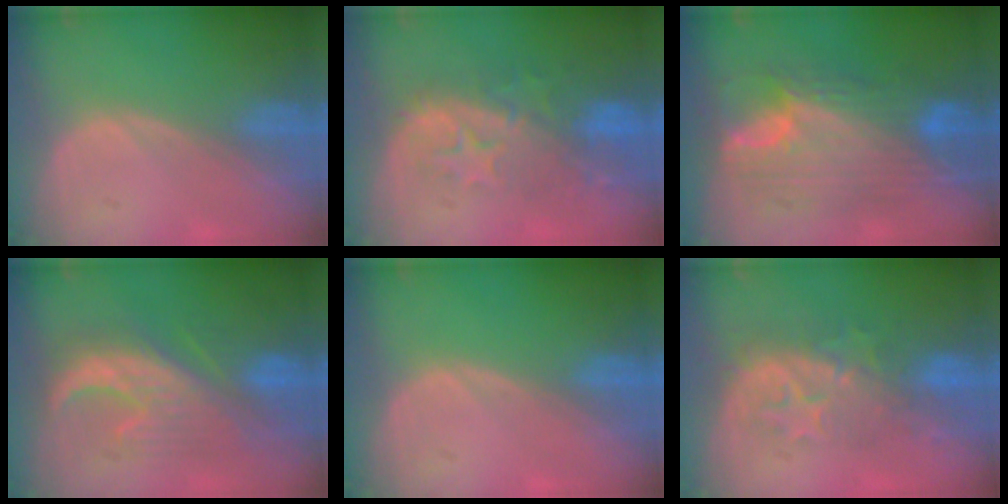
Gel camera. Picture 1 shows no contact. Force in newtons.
{"total": 10.1, "press": 8.7, "slide": 5.1}
{"total": 11.4, "press": 11.4, "slide": 1.1}
{"total": 9.1, "press": 9.1, "slide": 0.5}
{"total": 0.0}
{"total": 8.1, "press": 7.9, "slide": 1.7}